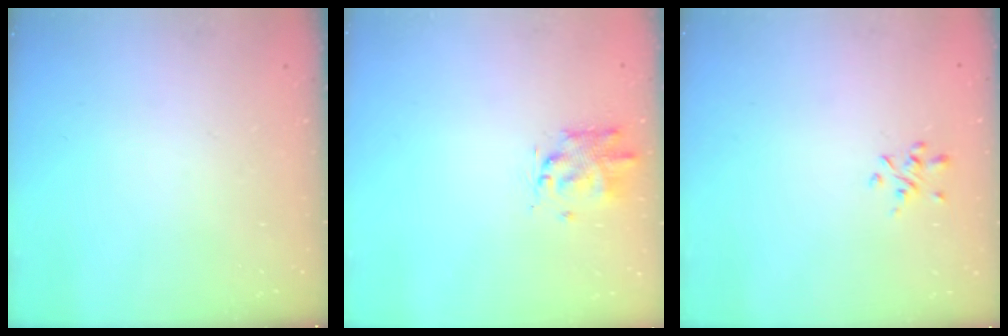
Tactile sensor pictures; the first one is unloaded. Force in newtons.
{"total": 2.6, "press": 2.5, "slide": 0.9}
{"total": 1.8, "press": 1.6, "slide": 0.7}